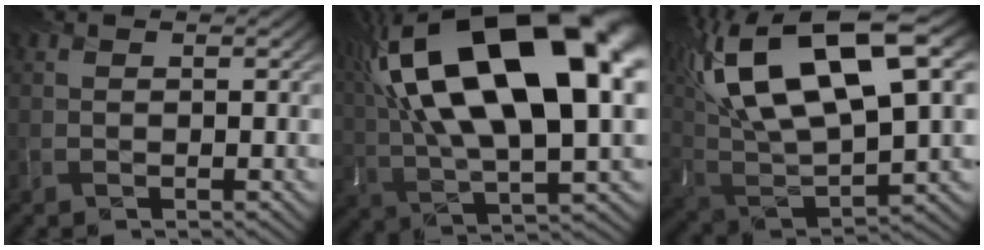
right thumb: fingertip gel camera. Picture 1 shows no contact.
{"total": 22.2, "force": [7.6, 9.0, 18.9], "torque": [-0.358, 0.028, 0.145]}
{"total": 19.4, "force": [8.5, 8.0, 15.5], "torque": [-0.337, 0.036, 0.167]}